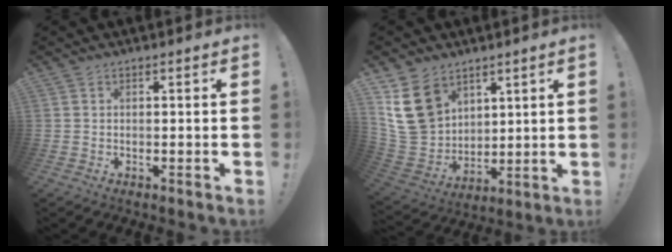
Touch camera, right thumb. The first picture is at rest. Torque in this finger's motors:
{"motor_torque": [0.91, 3.08, 0.18, 0.21, 0.30]}